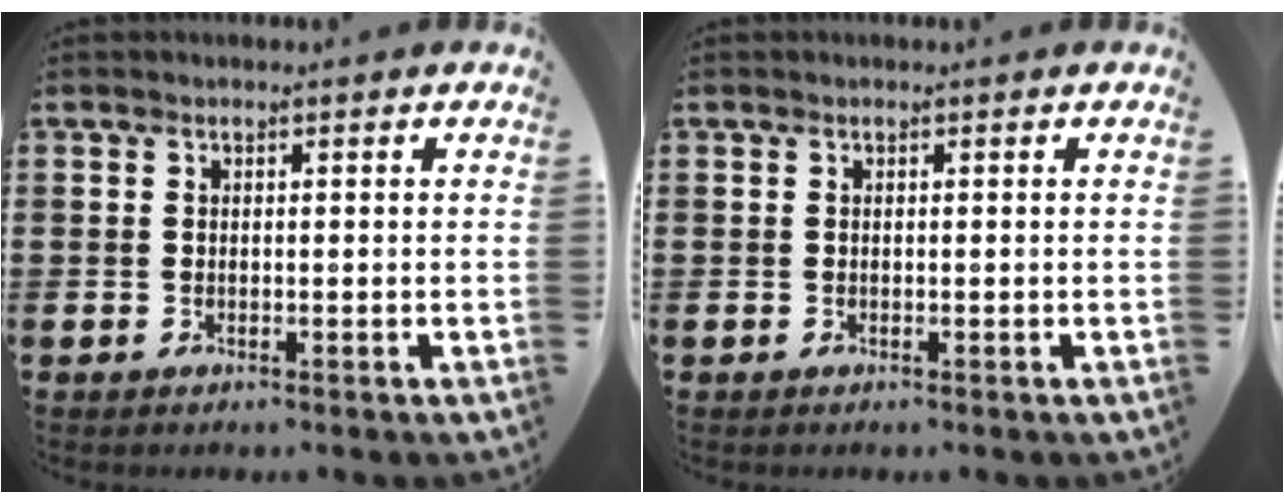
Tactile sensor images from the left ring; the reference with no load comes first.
{"total": 0.0}